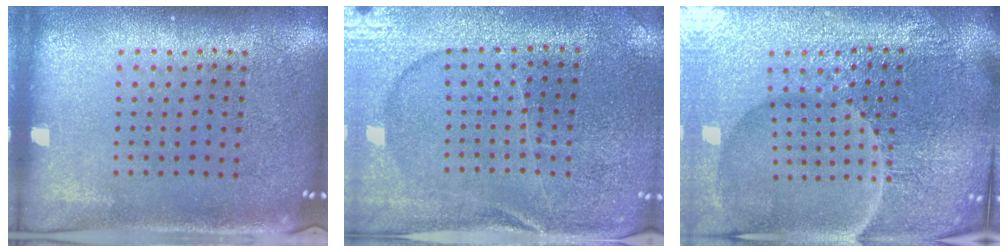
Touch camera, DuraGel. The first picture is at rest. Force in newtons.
{"total": 1.5, "press": 1.5, "slide": 0.2}
{"total": 5.7, "press": 5.4, "slide": 2.0}